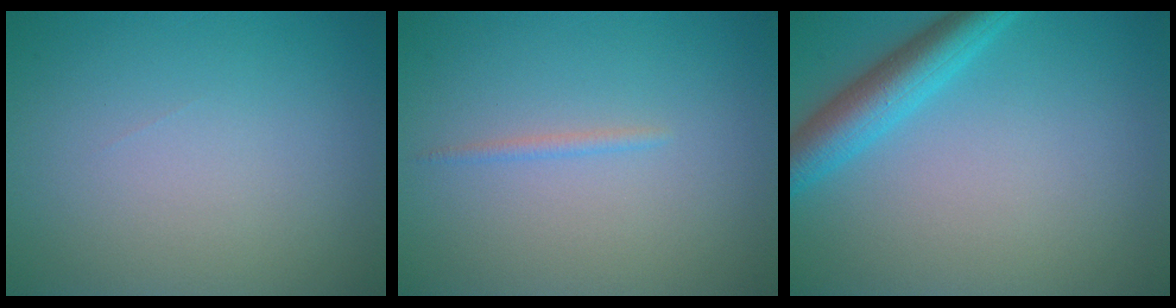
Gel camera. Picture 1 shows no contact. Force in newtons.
{"total": 0.7, "press": 0.7, "slide": 0.1}
{"total": 4.5, "press": 4.4, "slide": 0.2}